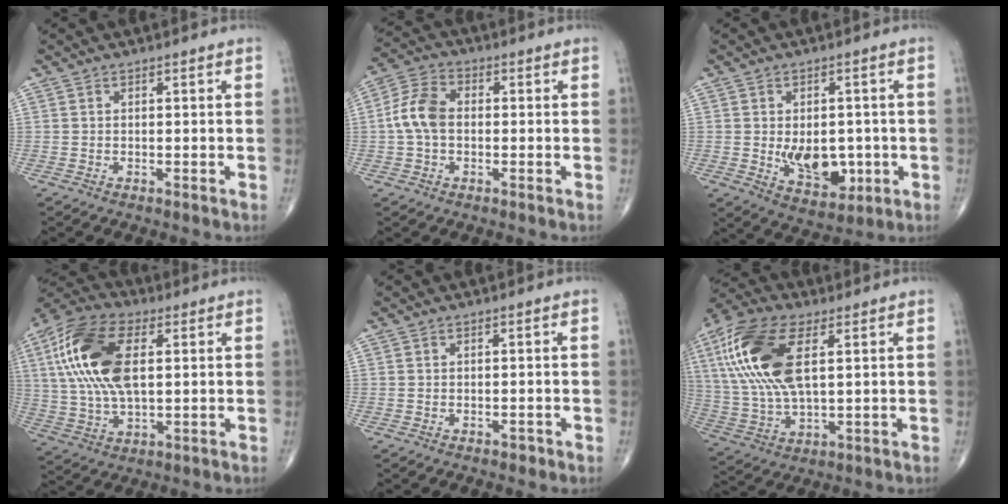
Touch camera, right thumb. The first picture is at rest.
{"total": 7.6, "force": [-0.3, 5.1, 5.7], "torque": [-0.114, 0.023, -0.015]}
{"total": 9.9, "force": [-1.2, 6.4, 7.4], "torque": [-0.073, -0.006, 0.000]}
{"total": 18.3, "force": [4.2, 9.2, 15.3], "torque": [-0.318, 0.009, 0.073]}
{"total": 0.8, "force": [-0.4, 0.4, 0.4], "torque": [-0.003, 0.000, -0.006]}
{"total": 19.3, "force": [5.5, 8.8, 16.2], "torque": [-0.352, 0.000, 0.102]}